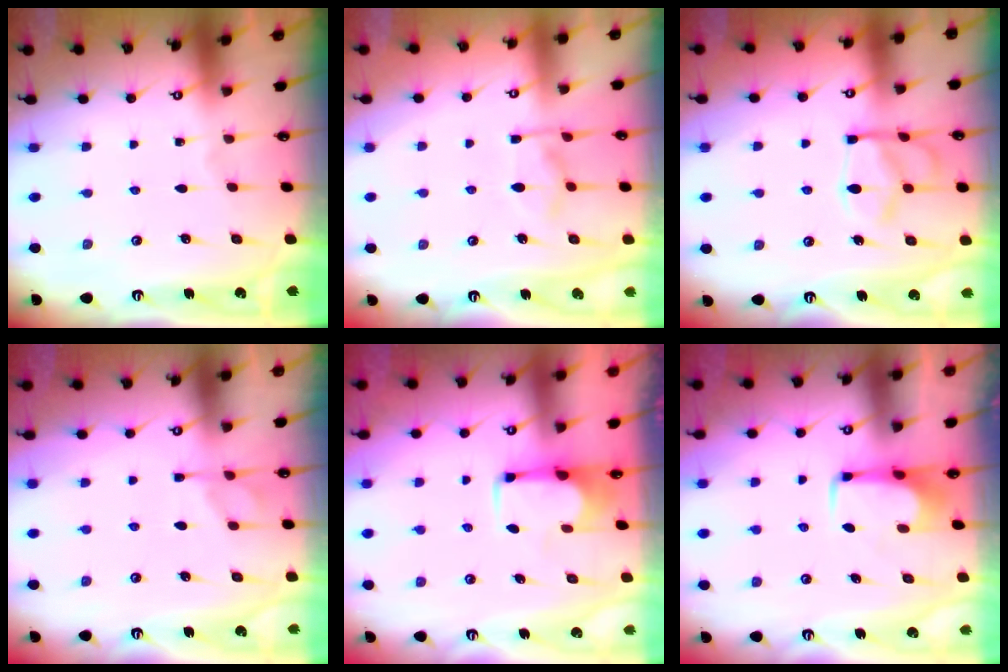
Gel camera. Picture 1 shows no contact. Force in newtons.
{"total": 9.0, "press": 9.0, "slide": 1.2}
{"total": 14.4, "press": 14.3, "slide": 1.5}
{"total": 1.3, "press": 0.4, "slide": 1.2}
{"total": 1.9, "press": 1.7, "slide": 0.8}
{"total": 1.6, "press": 1.5, "slide": 0.5}